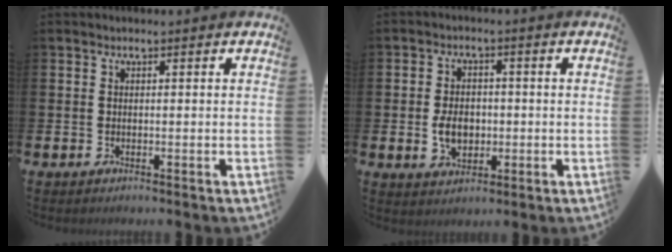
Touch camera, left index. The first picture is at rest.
{"total": 4.5, "force": [-0.6, 3.3, 3.1], "torque": [-0.051, 0.006, -0.014]}